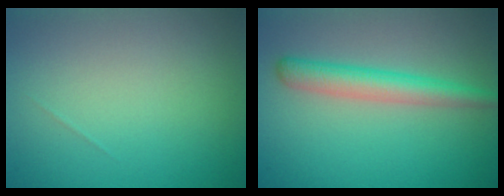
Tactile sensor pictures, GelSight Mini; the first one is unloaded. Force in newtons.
{"total": 3.5, "press": 3.5, "slide": 0.1}